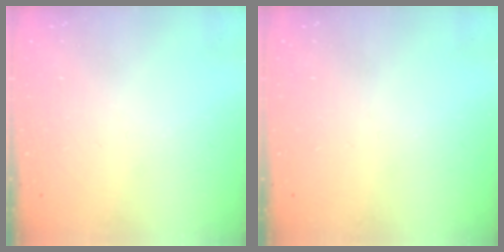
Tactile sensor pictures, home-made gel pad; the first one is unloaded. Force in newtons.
{"total": 0.0}